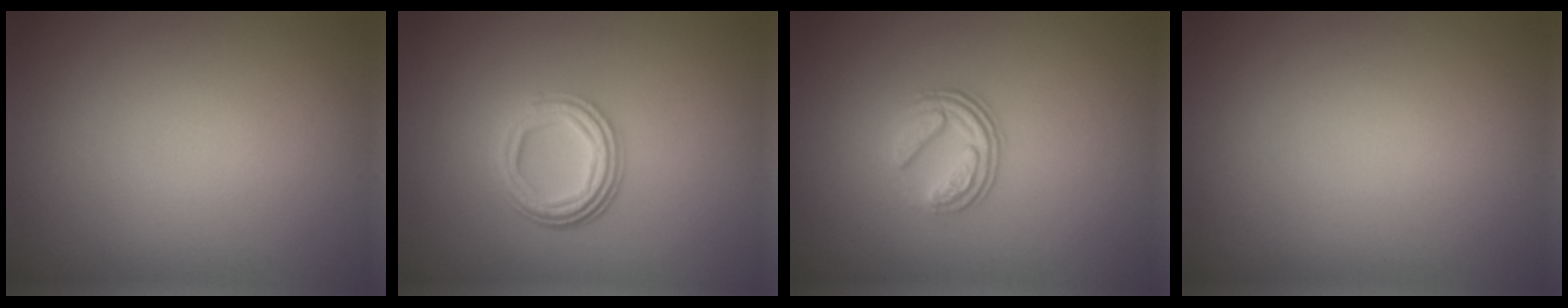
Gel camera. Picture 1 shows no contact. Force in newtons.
{"total": 4.6, "press": 3.3, "slide": 3.1}
{"total": 3.4, "press": 2.4, "slide": 2.5}
{"total": 0.0}